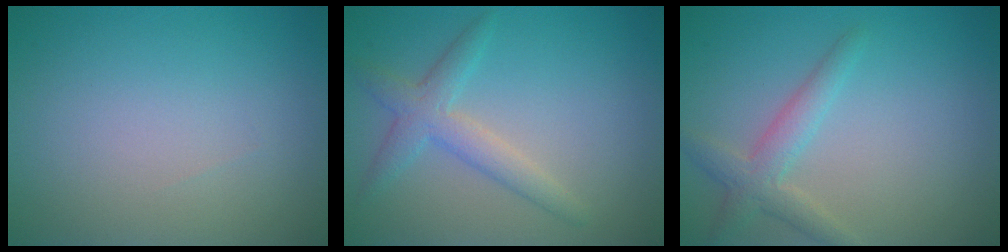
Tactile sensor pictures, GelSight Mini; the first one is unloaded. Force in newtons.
{"total": 3.0, "press": 3.0, "slide": 0.1}
{"total": 2.8, "press": 2.8, "slide": 0.1}